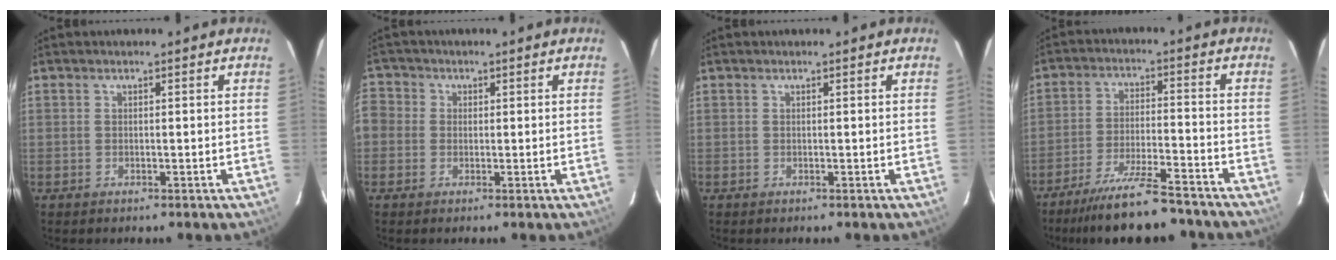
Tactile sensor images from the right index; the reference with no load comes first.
{"total": 5.3, "force": [-0.7, 5.0, 1.6], "torque": [-0.035, 0.013, -0.028]}
{"total": 0.0}
{"total": 15.2, "force": [-13.3, 2.3, 7.1], "torque": [-0.150, -0.018, -0.208]}